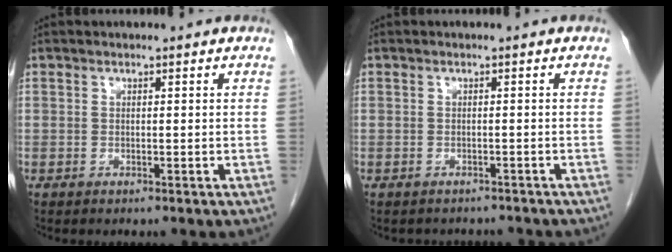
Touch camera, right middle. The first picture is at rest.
{"total": 4.2, "force": [-3.8, 1.8, 0.2], "torque": [-0.002, 0.005, -0.046]}